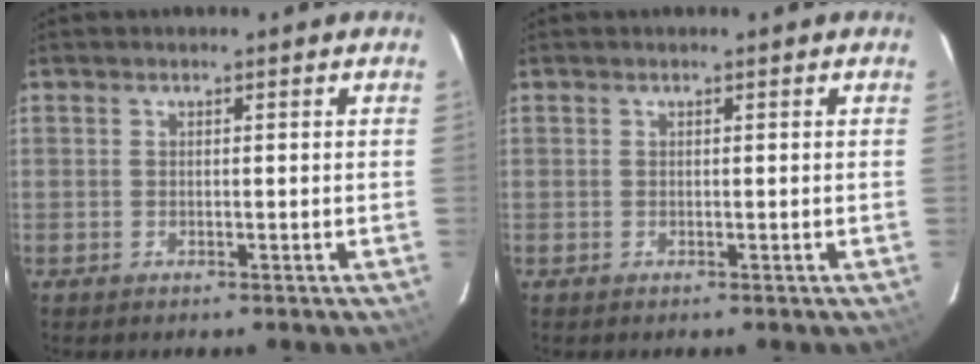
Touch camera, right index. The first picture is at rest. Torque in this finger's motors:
{"motor_torque": [0.25, 0.24, 0.00, 0.00]}